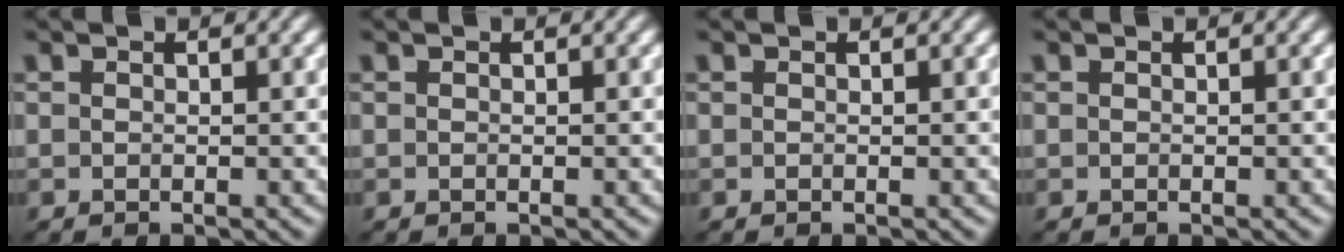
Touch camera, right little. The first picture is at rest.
{"total": 0.0}
{"total": 0.0}
{"total": 0.0}